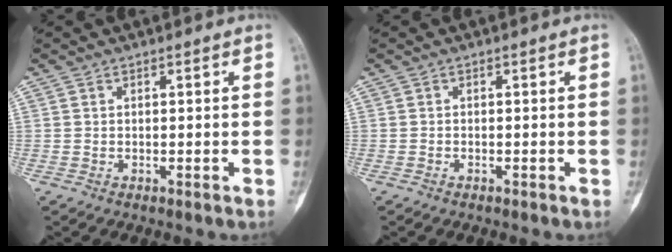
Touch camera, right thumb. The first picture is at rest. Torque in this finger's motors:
{"motor_torque": [2.03, 1.03, -0.11, -0.10, -0.01]}